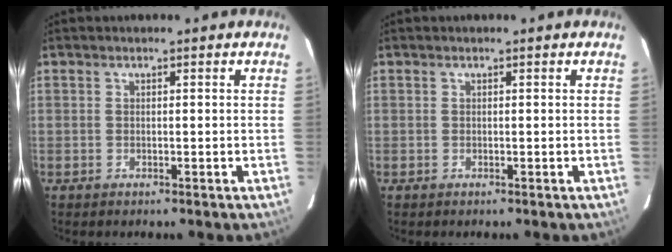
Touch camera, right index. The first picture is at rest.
{"total": 0.0}